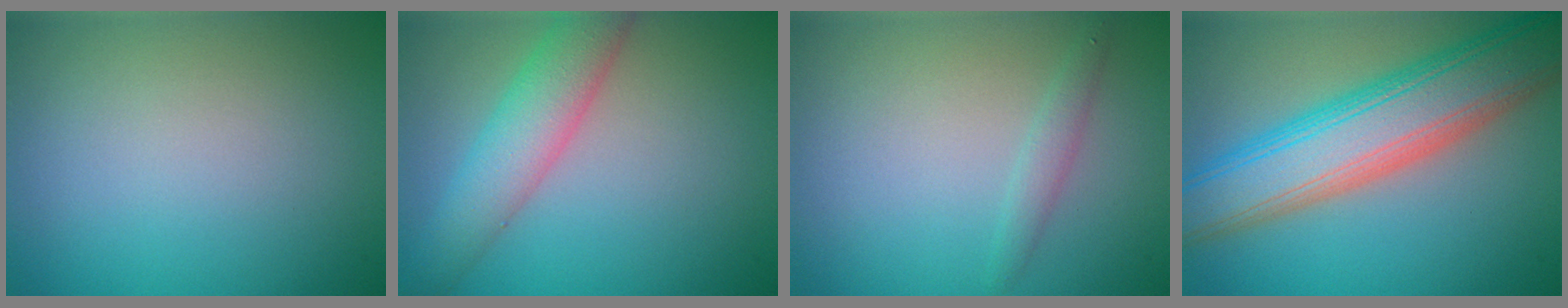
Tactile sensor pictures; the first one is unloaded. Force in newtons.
{"total": 5.0, "press": 5.0, "slide": 0.1}
{"total": 1.2, "press": 1.2, "slide": 0.0}
{"total": 9.9, "press": 9.9, "slide": 0.4}